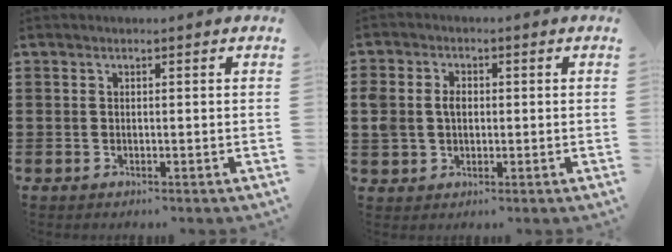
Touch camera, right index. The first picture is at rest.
{"total": 3.4, "force": [0.1, 2.8, 2.0], "torque": [-0.054, 0.010, -0.003]}